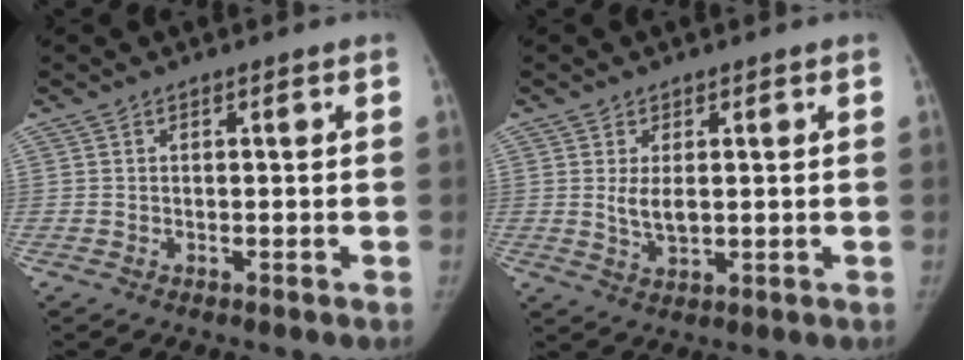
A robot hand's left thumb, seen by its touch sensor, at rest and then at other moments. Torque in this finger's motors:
{"motor_torque": [-0.17, -0.09, 0.22, 0.61, 0.04]}